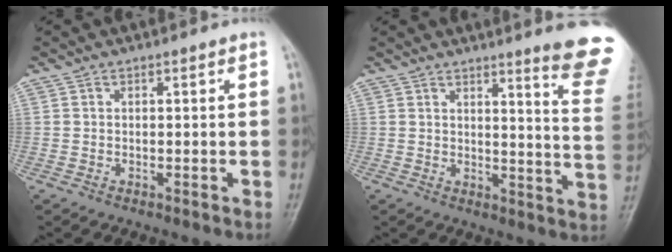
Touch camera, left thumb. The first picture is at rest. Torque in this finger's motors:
{"motor_torque": [1.91, 0.73, 1.73, -1.04, 0.37]}